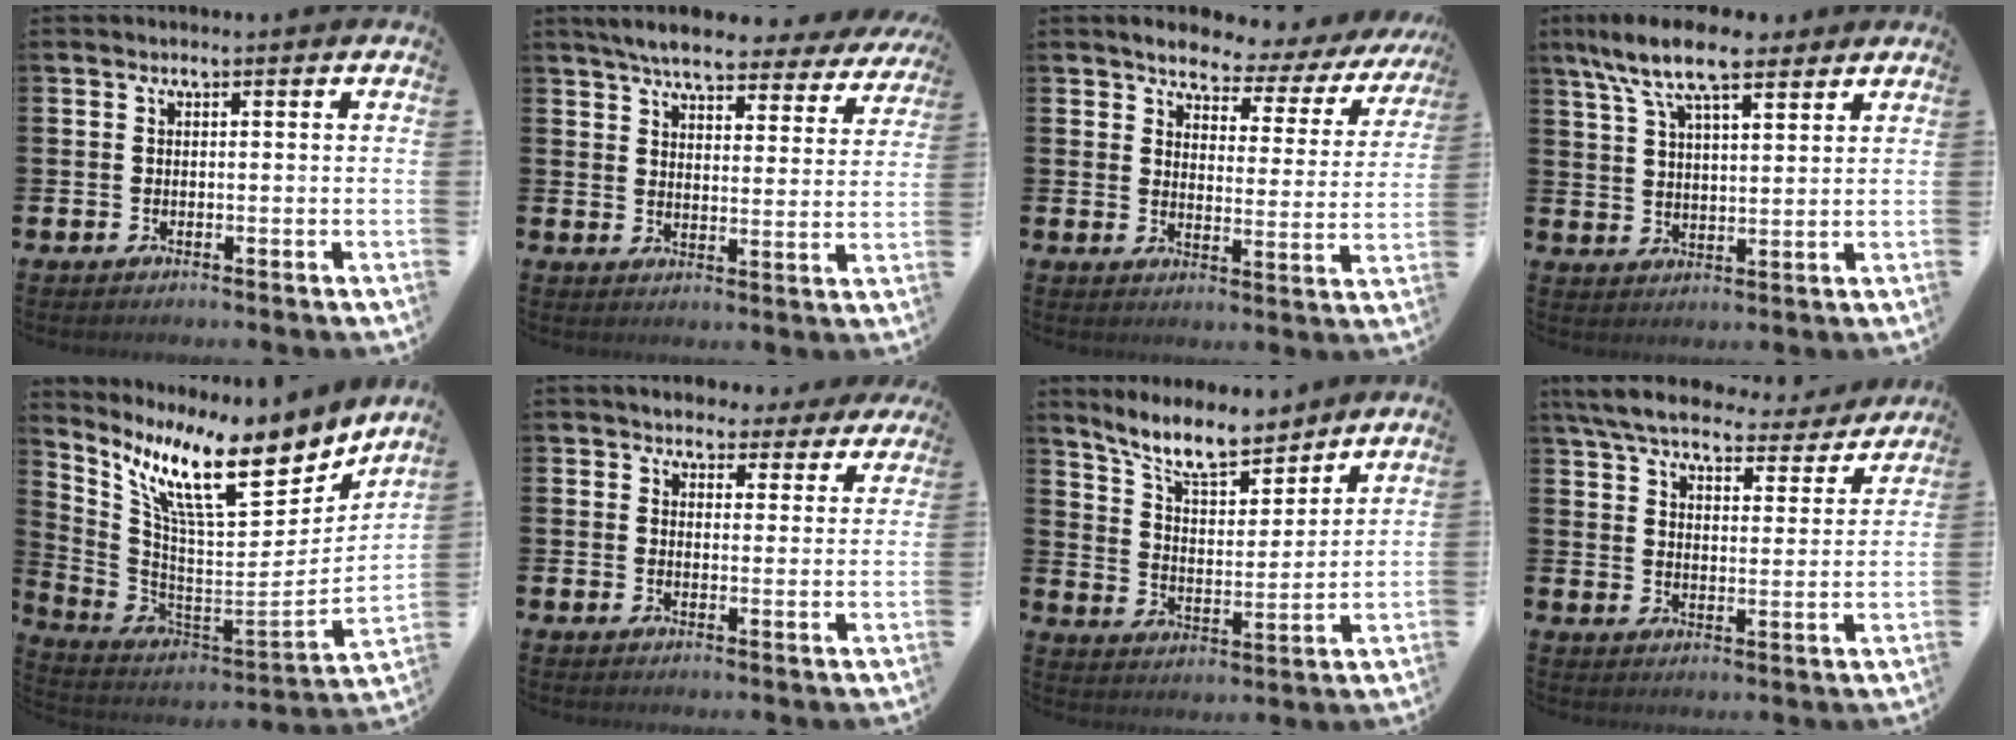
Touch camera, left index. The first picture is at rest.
{"total": 6.3, "force": [5.9, 0.8, 2.1], "torque": [-0.059, -0.030, 0.101]}
{"total": 3.9, "force": [3.7, 1.1, 1.0], "torque": [-0.037, -0.035, 0.051]}
{"total": 9.7, "force": [7.9, 2.8, 5.0], "torque": [-0.113, -0.019, 0.143]}
{"total": 12.3, "force": [7.8, 3.5, 8.9], "torque": [-0.178, -0.053, 0.130]}
{"total": 4.2, "force": [3.8, 1.8, 0.3], "torque": [-0.010, -0.023, 0.064]}
{"total": 9.3, "force": [8.2, 2.3, 3.5], "torque": [-0.094, -0.046, 0.148]}
{"total": 7.0, "force": [6.4, 1.6, 2.4], "torque": [-0.075, -0.036, 0.111]}